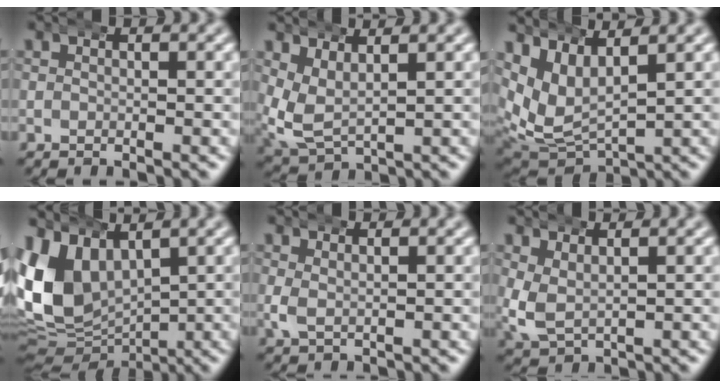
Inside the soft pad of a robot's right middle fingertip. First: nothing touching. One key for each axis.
{"total": 5.2, "fx": 1.7, "fy": 4.0, "fz": 2.9, "tx": -0.094, "ty": -0.026, "tz": 0.041}
{"total": 8.7, "fx": 1.9, "fy": 6.9, "fz": 5.0, "tx": -0.128, "ty": -0.022, "tz": 0.034}
{"total": 11.1, "fx": 1.3, "fy": 8.6, "fz": 6.9, "tx": -0.164, "ty": -0.021, "tz": 0.034}
{"total": 1.1, "fx": 0.7, "fy": 0.4, "fz": 0.8, "tx": -0.026, "ty": -0.011, "tz": 0.021}
{"total": 3.1, "fx": 1.1, "fy": 2.3, "fz": 1.8, "tx": -0.067, "ty": -0.024, "tz": 0.036}